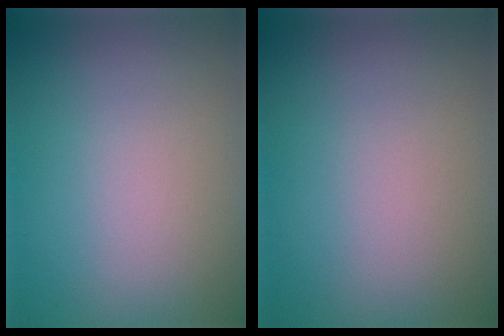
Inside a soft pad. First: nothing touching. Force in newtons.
{"total": 0.0}